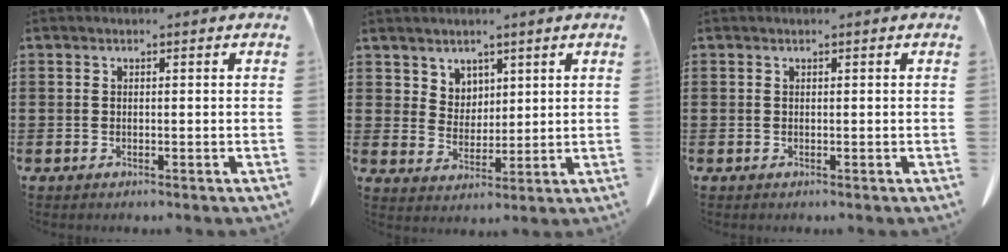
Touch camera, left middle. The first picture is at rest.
{"total": 4.4, "force": [3.4, 2.7, 0.3], "torque": [-0.020, -0.002, 0.066]}
{"total": 0.0}